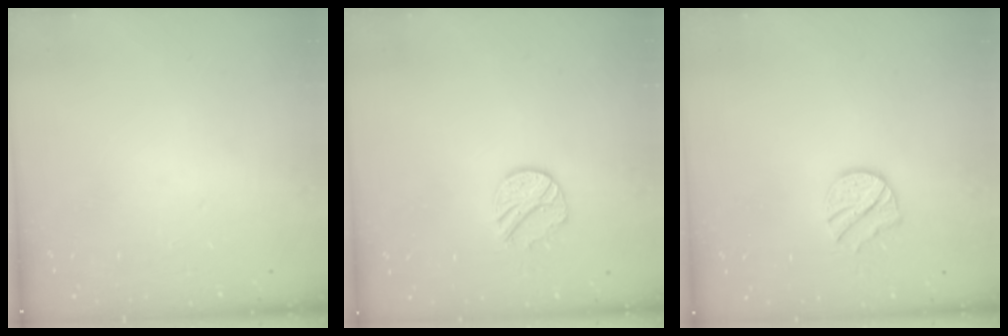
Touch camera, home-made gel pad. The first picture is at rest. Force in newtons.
{"total": 9.0, "press": 9.0, "slide": 0.2}
{"total": 7.9, "press": 7.9, "slide": 0.3}